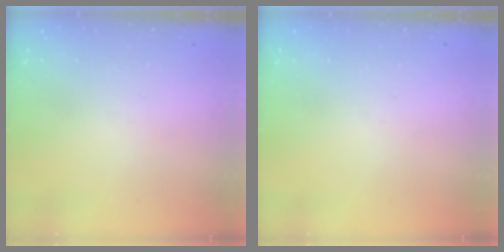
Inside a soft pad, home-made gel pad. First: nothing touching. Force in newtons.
{"total": 0.0}